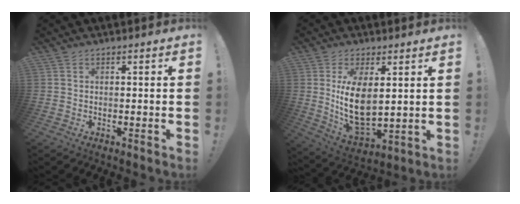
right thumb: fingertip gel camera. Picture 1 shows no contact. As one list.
[{"total": 12.7, "force": [3.3, 6.4, 10.4], "torque": [-0.191, -0.036, 0.059]}]